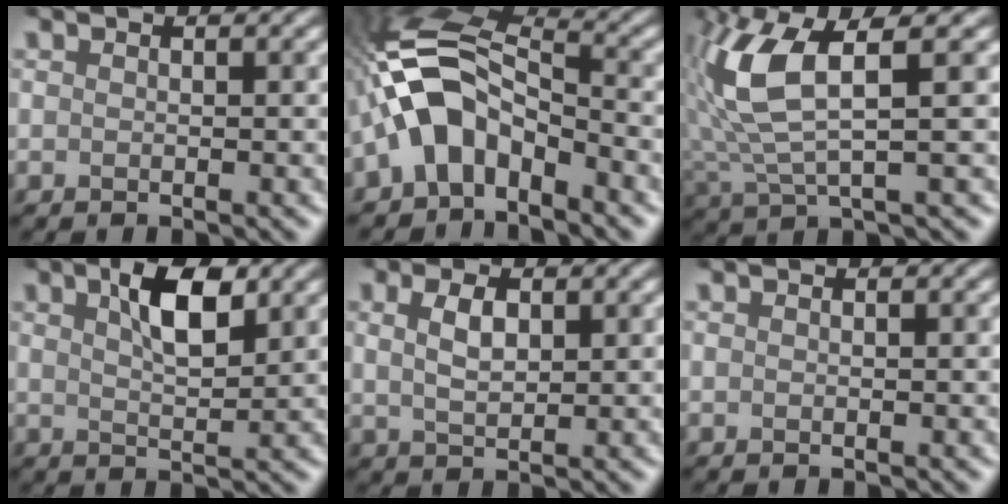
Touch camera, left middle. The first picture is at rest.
{"total": 6.2, "force": [-3.6, 3.3, 3.8], "torque": [-0.092, 0.020, -0.064]}
{"total": 5.4, "force": [1.7, 1.2, 4.9], "torque": [-0.148, 0.006, 0.053]}
{"total": 2.6, "force": [1.7, 0.1, 2.0], "torque": [-0.048, 0.008, 0.043]}
{"total": 0.9, "force": [0.6, 0.0, 0.6], "torque": [-0.032, 0.003, 0.029]}
{"total": 0.0}